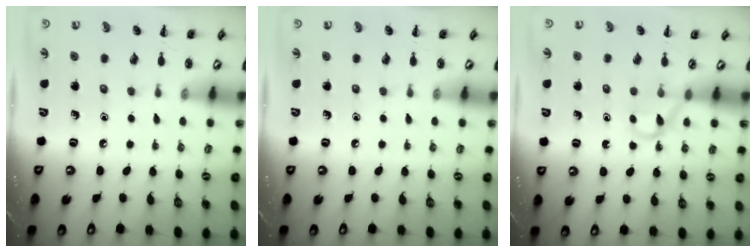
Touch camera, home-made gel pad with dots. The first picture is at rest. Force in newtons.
{"total": 0.0}
{"total": 3.0, "press": 2.8, "slide": 1.1}